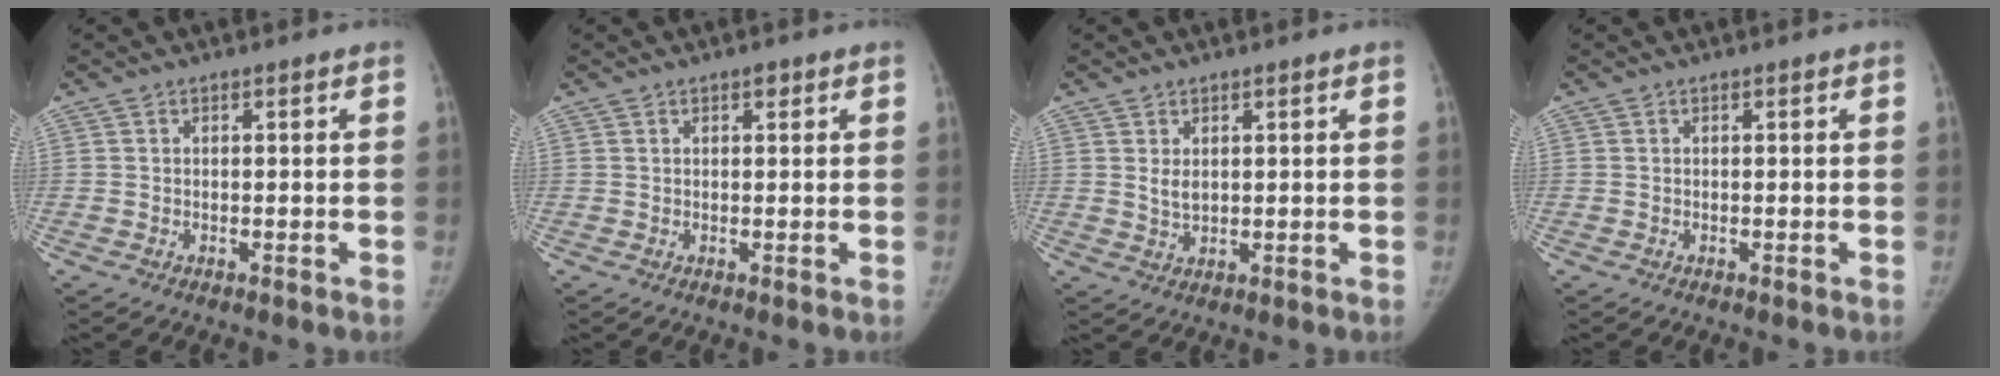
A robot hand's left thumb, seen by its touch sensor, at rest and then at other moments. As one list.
[{"total": 1.2, "force": [0.7, 0.6, 0.7], "torque": [-0.004, 0.000, 0.007]}, {"total": 2.4, "force": [0.8, 1.5, 1.8], "torque": [-0.023, -0.009, 0.019]}, {"total": 0.0}]